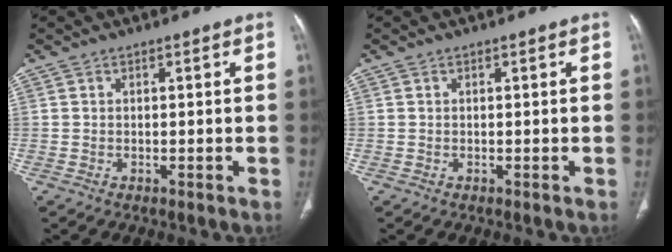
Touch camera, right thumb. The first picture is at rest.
{"total": 0.0}